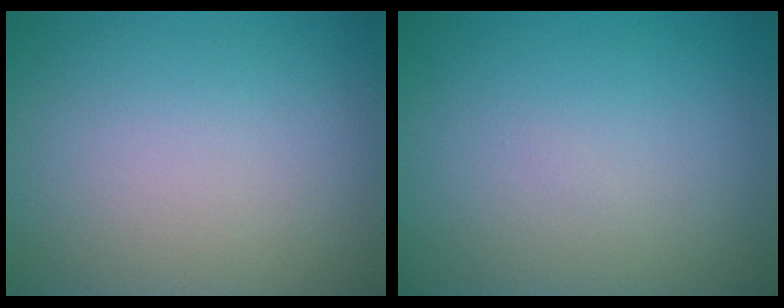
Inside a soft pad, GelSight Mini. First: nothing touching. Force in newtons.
{"total": 0.0}